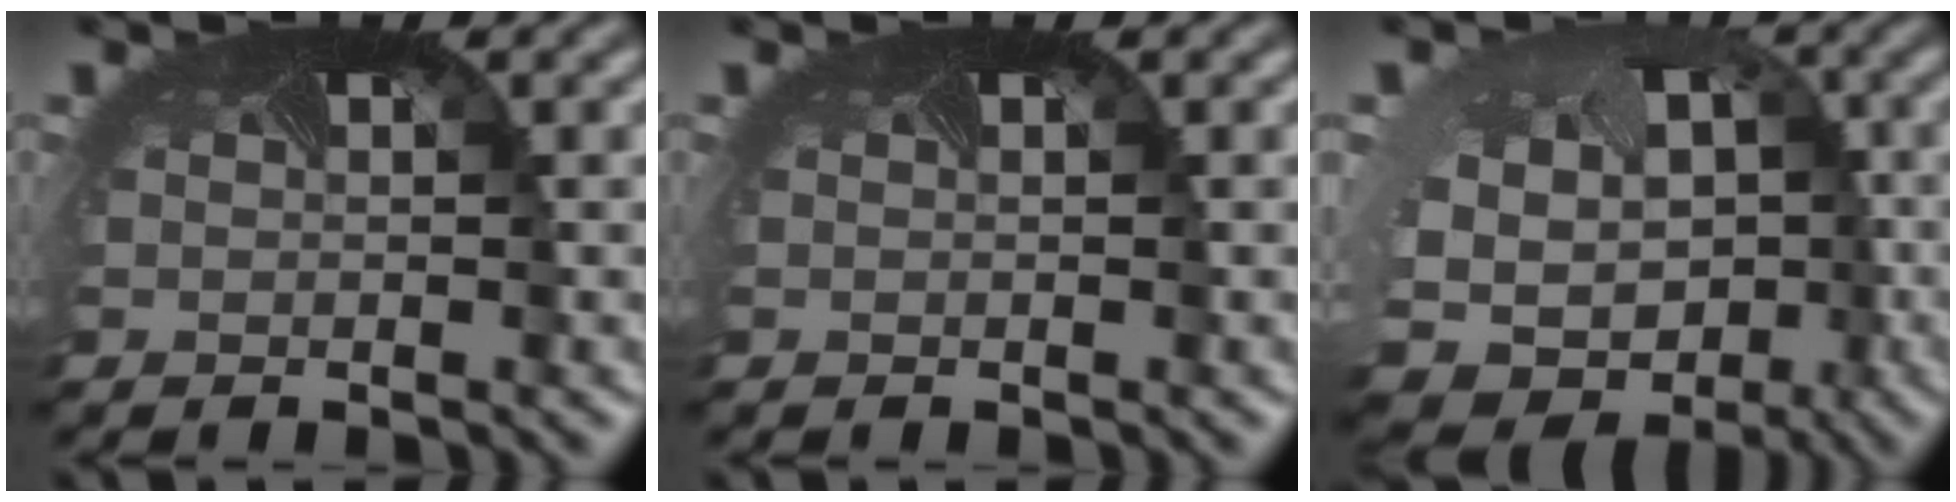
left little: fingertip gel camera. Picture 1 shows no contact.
{"total": 0.0}
{"total": 15.1, "force": [-3.6, 11.9, 8.5], "torque": [-0.173, -0.041, -0.038]}